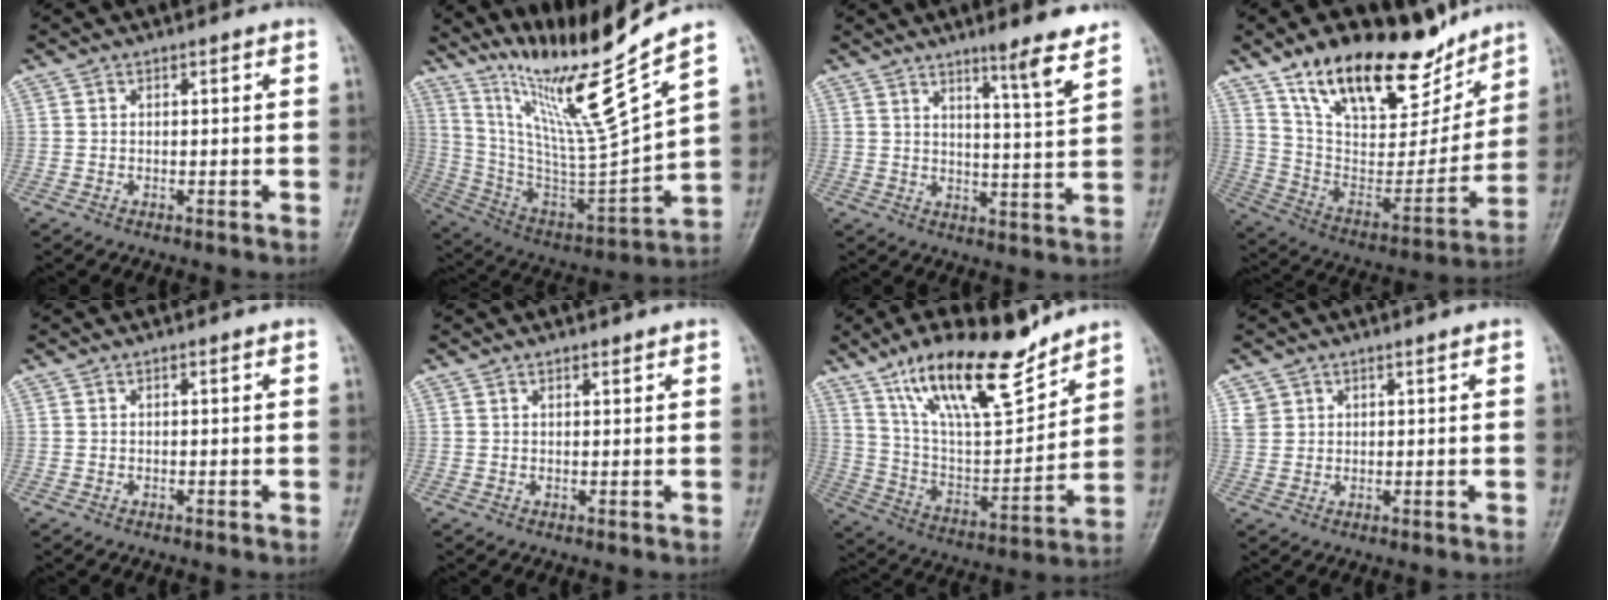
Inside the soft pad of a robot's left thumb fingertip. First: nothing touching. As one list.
[{"total": 20.2, "force": [15.3, -0.6, 13.2], "torque": [-0.204, -0.105, 0.290]}, {"total": 8.1, "force": [5.7, 0.2, 5.7], "torque": [-0.078, -0.044, 0.084]}, {"total": 25.9, "force": [17.4, 11.4, 15.5], "torque": [-0.204, -0.060, 0.295]}, {"total": 0.0}, {"total": 0.8, "force": [0.7, 0.3, 0.2], "torque": [-0.004, -0.007, 0.012]}, {"total": 20.8, "force": [14.5, 6.7, 13.3], "torque": [-0.189, -0.070, 0.260]}, {"total": 2.7, "force": [1.5, 2.2, 0.6], "torque": [0.004, -0.001, 0.030]}]